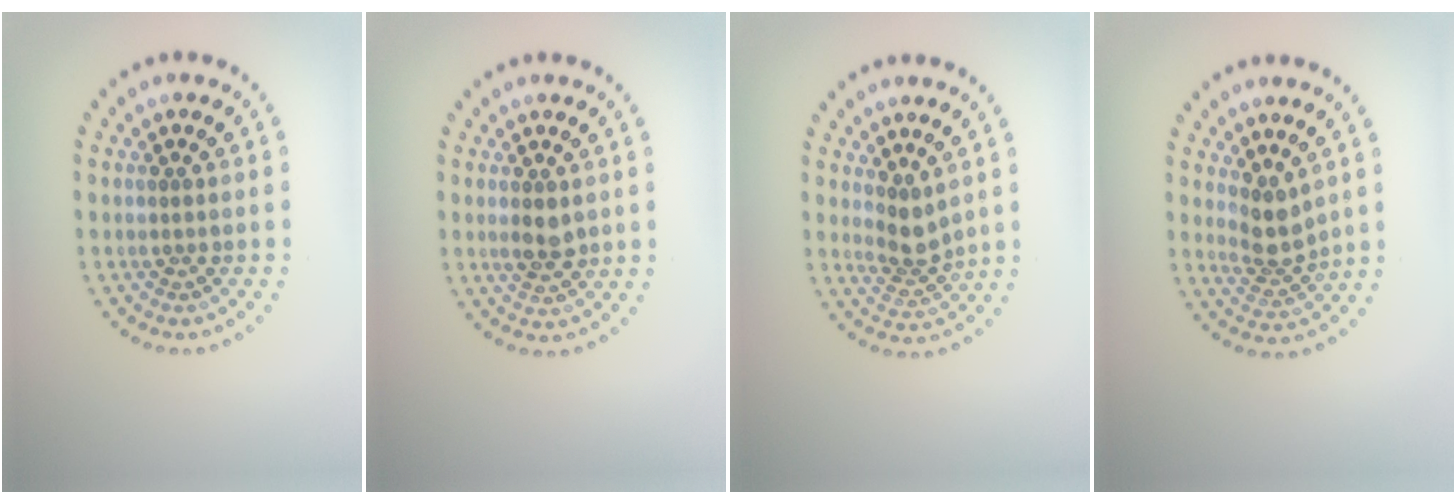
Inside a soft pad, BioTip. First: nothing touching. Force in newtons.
{"total": 2.1, "press": 2.0, "slide": 0.4}
{"total": 2.4, "press": 1.9, "slide": 1.6}
{"total": 2.8, "press": 2.2, "slide": 1.7}